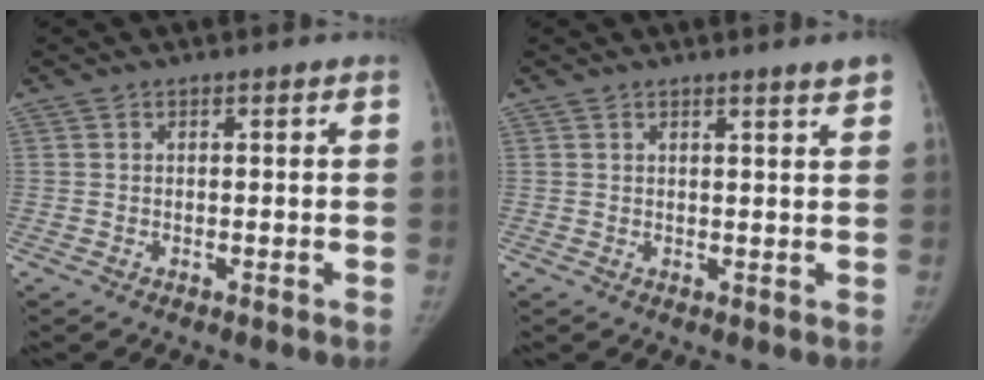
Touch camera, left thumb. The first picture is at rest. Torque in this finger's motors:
{"motor_torque": [-0.08, 0.08, -0.36, -0.18, 0.00]}